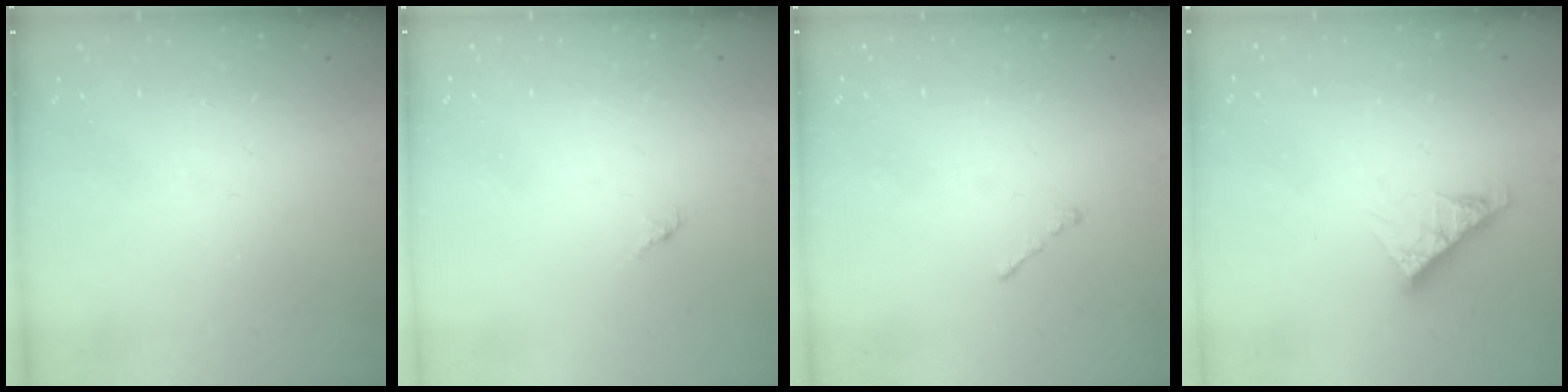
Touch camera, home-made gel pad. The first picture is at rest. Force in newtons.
{"total": 1.4, "press": 1.4, "slide": 0.4}
{"total": 0.7, "press": 0.7, "slide": 0.2}
{"total": 8.0, "press": 8.0, "slide": 0.7}